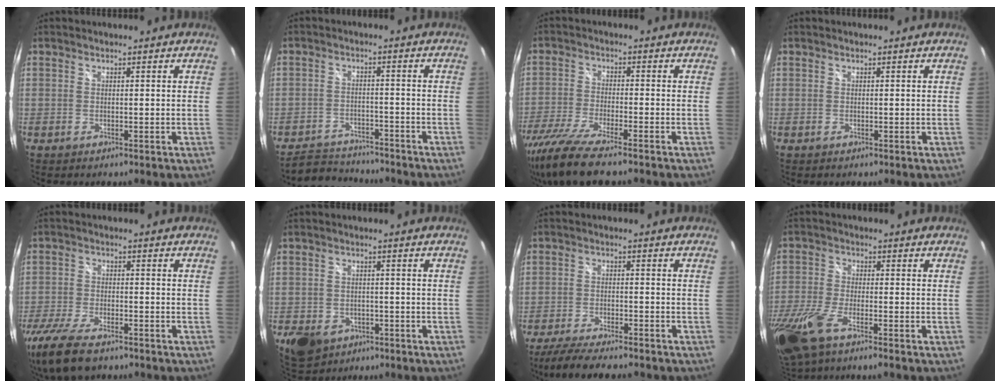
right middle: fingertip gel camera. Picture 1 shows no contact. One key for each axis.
{"total": 7.5, "fx": -7.1, "fy": 2.2, "fz": 1.0, "tx": -0.041, "ty": 0.011, "tz": -0.112}
{"total": 11.9, "fx": -9.5, "fy": 1.3, "fz": 7.1, "tx": -0.163, "ty": -0.043, "tz": -0.178}
{"total": 0.0}
{"total": 13.5, "fx": -10.2, "fy": 4.5, "fz": 7.6, "tx": -0.185, "ty": -0.046, "tz": -0.187}
{"total": 7.8, "fx": -3.8, "fy": 5.8, "fz": 3.6, "tx": -0.088, "ty": -0.010, "tz": -0.053}
{"total": 11.7, "fx": -10.1, "fy": 1.8, "fz": 5.7, "tx": -0.126, "ty": -0.028, "tz": -0.163}
{"total": 12.1, "fx": -7.5, "fy": 3.2, "fz": 8.9, "tx": -0.215, "ty": -0.043, "tz": -0.149}